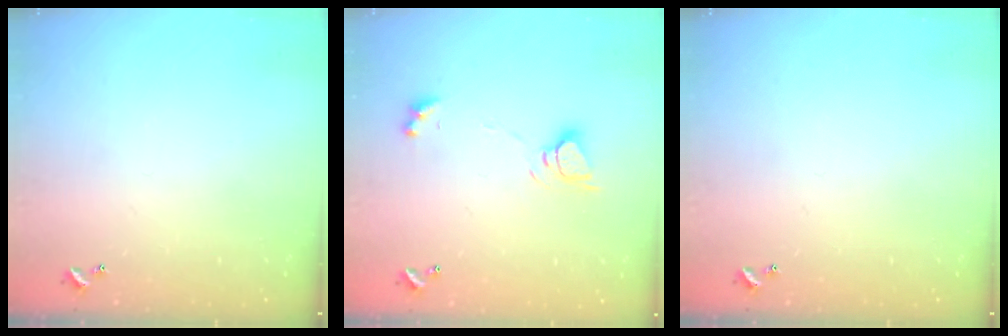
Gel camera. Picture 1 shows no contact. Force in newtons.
{"total": 5.0, "press": 5.0, "slide": 0.3}
{"total": 0.0}